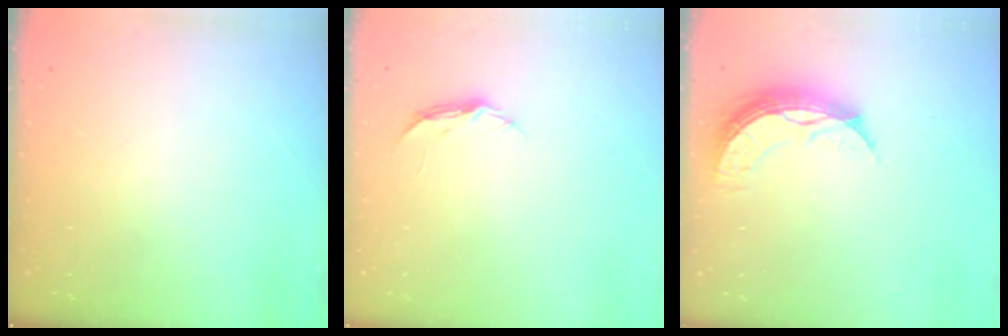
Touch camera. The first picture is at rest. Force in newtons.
{"total": 4.5, "press": 4.5, "slide": 0.5}
{"total": 8.4, "press": 8.4, "slide": 0.8}